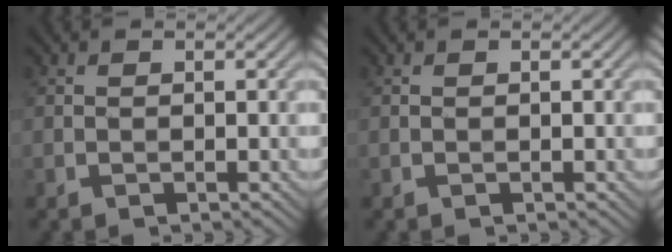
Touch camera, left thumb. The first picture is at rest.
{"total": 0.0}